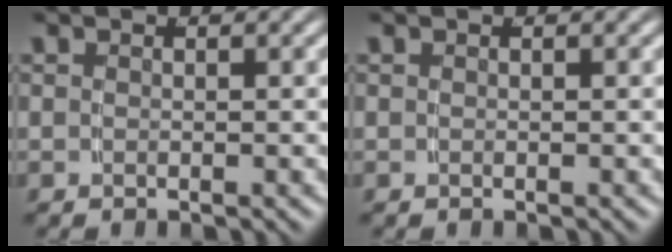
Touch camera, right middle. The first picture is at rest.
{"total": 0.0}